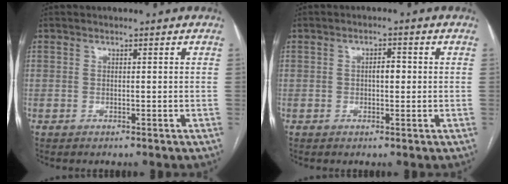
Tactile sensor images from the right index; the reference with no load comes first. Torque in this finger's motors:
{"motor_torque": [0.73, 0.20, 0.14, 0.05]}